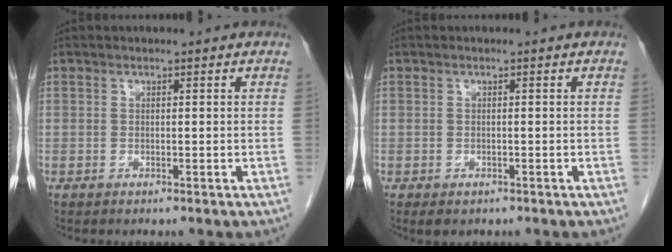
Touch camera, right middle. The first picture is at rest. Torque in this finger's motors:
{"motor_torque": [0.36, -0.16, -0.01, 0.00]}